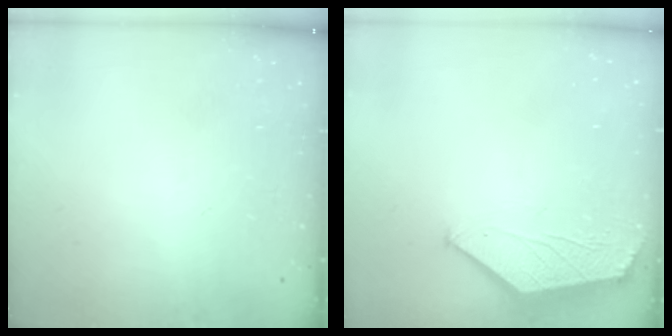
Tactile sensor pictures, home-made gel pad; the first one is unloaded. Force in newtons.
{"total": 1.6, "press": 1.5, "slide": 0.4}